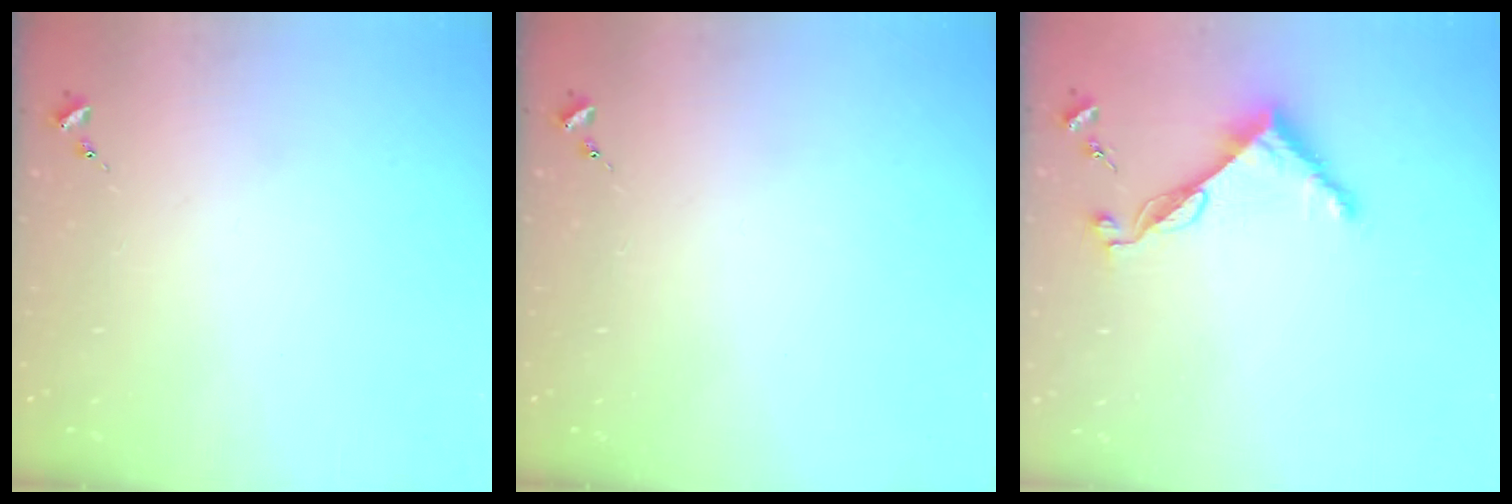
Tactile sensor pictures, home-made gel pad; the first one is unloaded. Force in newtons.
{"total": 0.0}
{"total": 9.0, "press": 9.0, "slide": 0.6}